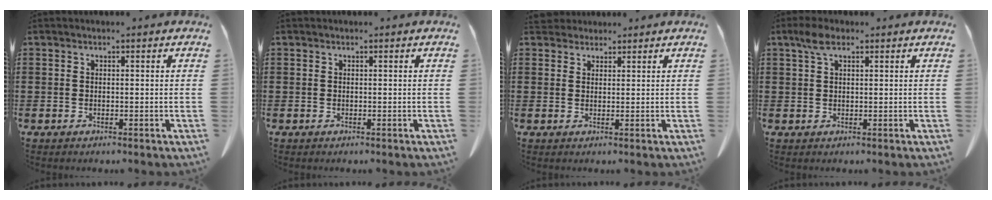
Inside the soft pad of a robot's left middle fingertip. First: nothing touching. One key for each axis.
{"total": 0.0}
{"total": 2.6, "fx": 2.3, "fy": 1.0, "fz": 0.4, "tx": -0.014, "ty": 0.002, "tz": 0.046}
{"total": 3.1, "fx": 1.6, "fy": 1.3, "fz": 2.3, "tx": -0.051, "ty": 0.008, "tz": 0.027}